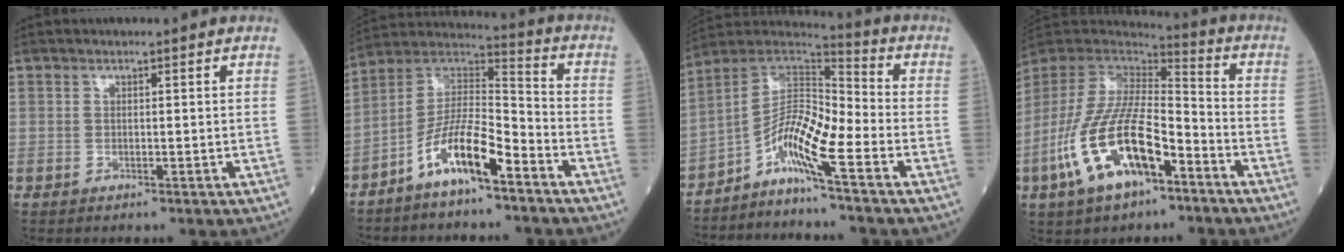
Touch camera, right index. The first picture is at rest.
{"total": 11.1, "force": [-6.4, 2.4, 8.8], "torque": [-0.170, 0.016, -0.124]}
{"total": 9.8, "force": [-5.0, 1.3, 8.4], "torque": [-0.152, 0.023, -0.101]}
{"total": 17.7, "force": [-8.2, 6.2, 14.4], "torque": [-0.313, -0.010, -0.151]}